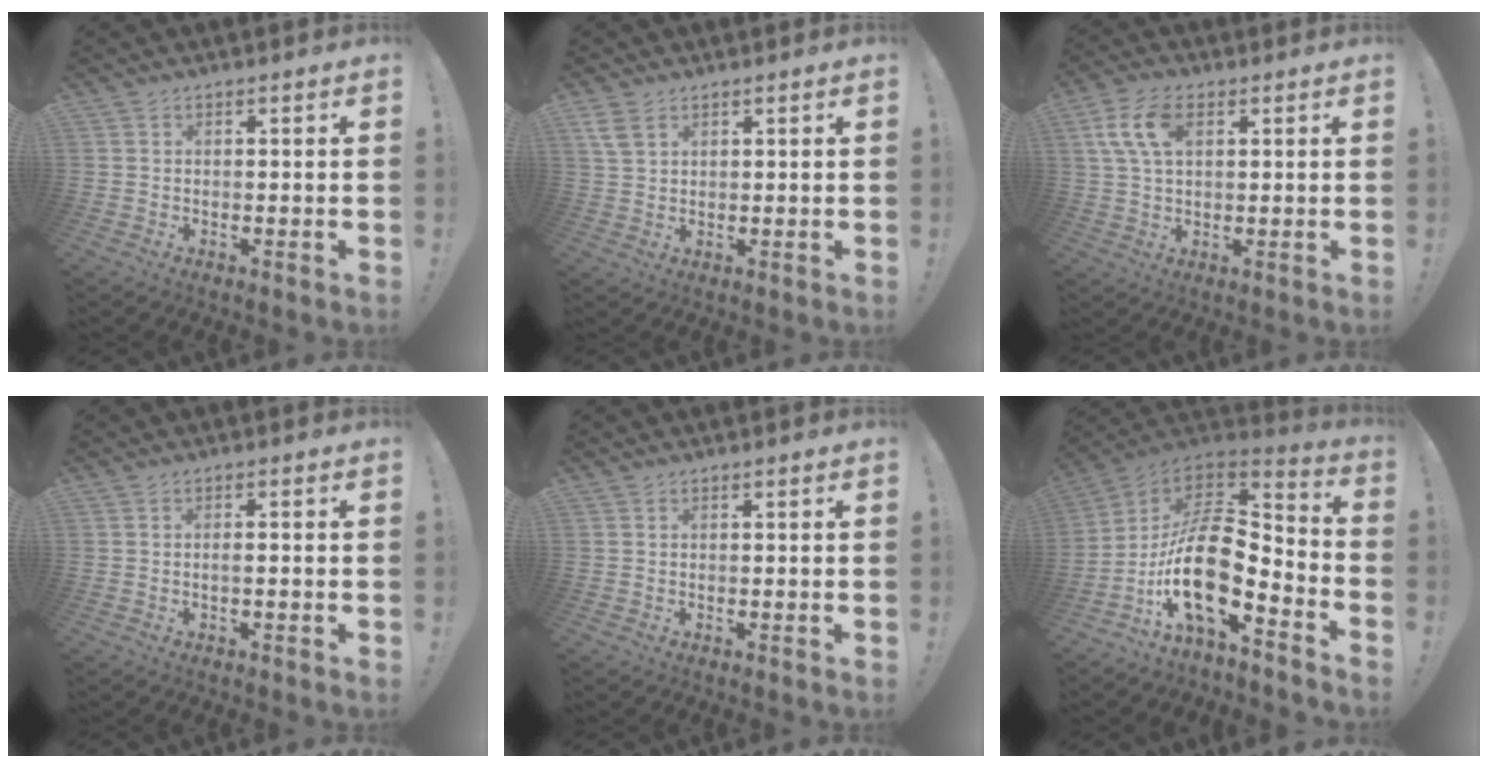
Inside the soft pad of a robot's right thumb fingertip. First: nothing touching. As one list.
[{"total": 4.6, "force": [2.6, 2.7, 2.7], "torque": [-0.057, -0.003, 0.053]}, {"total": 10.0, "force": [3.1, 5.7, 7.6], "torque": [-0.147, 0.006, 0.059]}, {"total": 1.8, "force": [-0.8, 0.1, 1.5], "torque": [-0.035, 0.005, -0.015]}, {"total": 0.0}, {"total": 19.4, "force": [-4.3, 9.1, 16.5], "torque": [-0.326, 0.015, -0.072]}]